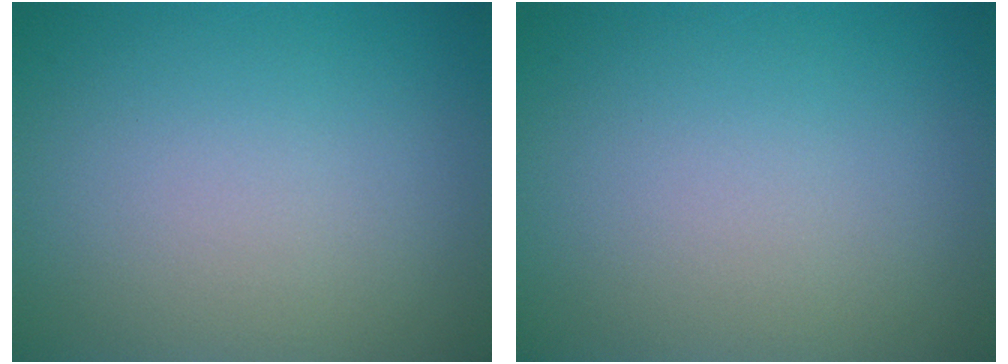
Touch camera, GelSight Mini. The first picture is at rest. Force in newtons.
{"total": 0.0}